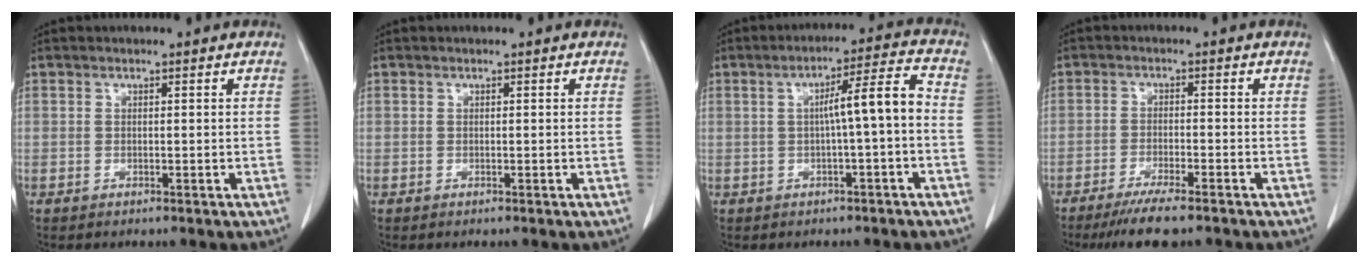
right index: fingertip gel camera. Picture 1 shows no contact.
{"total": 0.0}
{"total": 6.7, "force": [-0.6, -0.1, 6.7], "torque": [-0.101, 0.020, -0.008]}
{"total": 6.9, "force": [-5.4, 0.4, 4.2], "torque": [-0.067, -0.016, -0.088]}